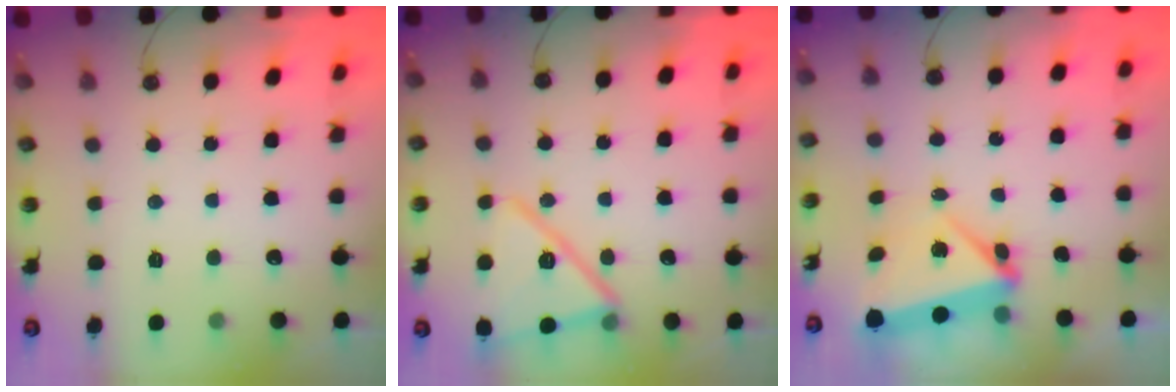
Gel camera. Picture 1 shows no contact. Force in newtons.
{"total": 16.4, "press": 14.0, "slide": 8.6}
{"total": 6.1, "press": 6.0, "slide": 0.9}